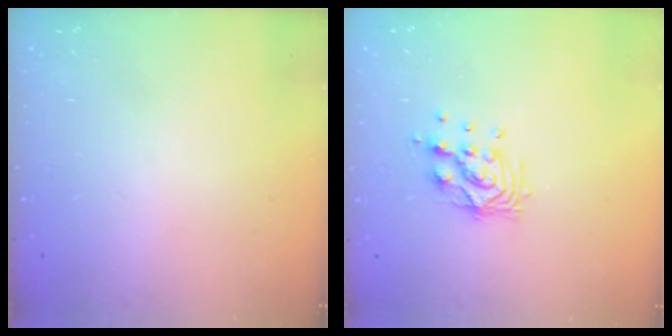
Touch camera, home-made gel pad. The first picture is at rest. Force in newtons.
{"total": 9.7, "press": 9.6, "slide": 0.8}